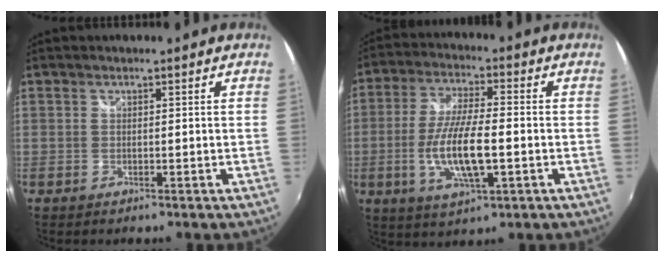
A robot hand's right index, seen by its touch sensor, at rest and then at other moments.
{"total": 12.0, "force": [-2.6, 3.2, 11.2], "torque": [-0.225, -0.010, -0.048]}